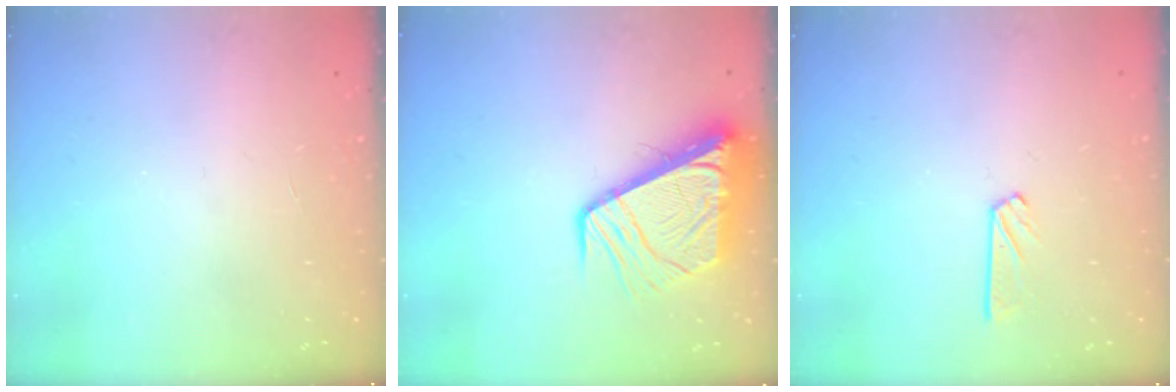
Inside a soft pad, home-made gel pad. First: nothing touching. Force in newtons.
{"total": 10.6, "press": 10.5, "slide": 1.4}
{"total": 4.1, "press": 4.1, "slide": 0.3}